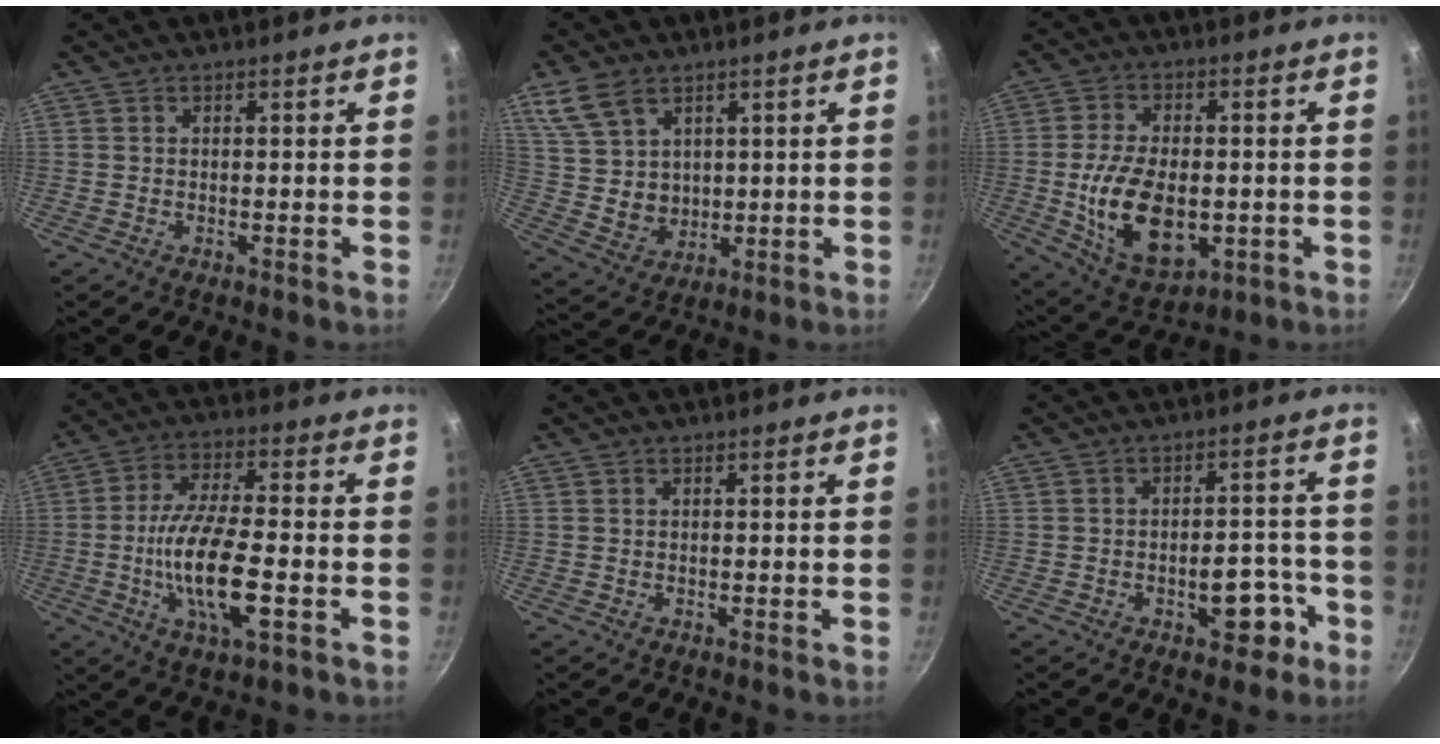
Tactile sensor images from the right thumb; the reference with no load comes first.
{"total": 10.1, "force": [5.2, 6.9, 5.1], "torque": [-0.080, -0.021, 0.118]}
{"total": 15.7, "force": [-2.2, 9.2, 12.6], "torque": [-0.211, -0.001, -0.024]}
{"total": 14.4, "force": [-3.6, 4.7, 13.1], "torque": [-0.245, 0.014, -0.073]}
{"total": 0.0}
{"total": 7.8, "force": [-3.7, 4.2, 5.5], "torque": [-0.039, 0.037, -0.041]}